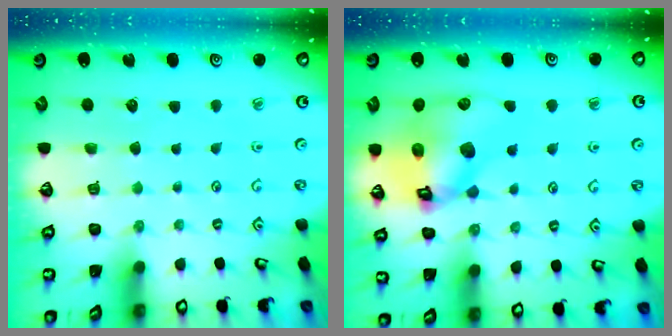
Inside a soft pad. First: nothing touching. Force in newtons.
{"total": 18.3, "press": 18.1, "slide": 2.5}